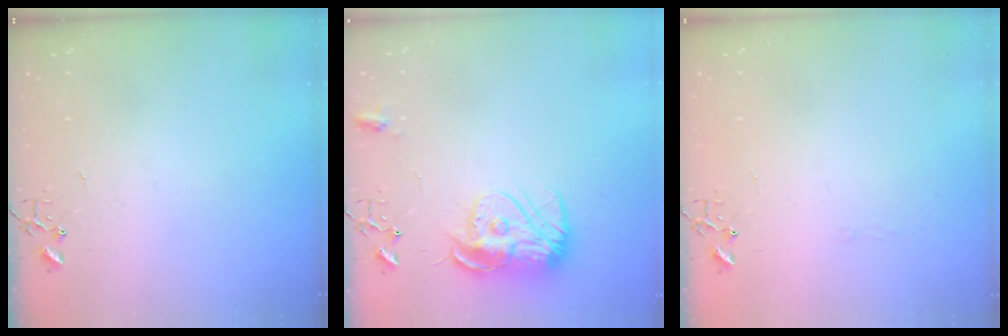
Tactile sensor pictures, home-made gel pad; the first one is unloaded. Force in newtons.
{"total": 13.9, "press": 13.8, "slide": 1.2}
{"total": 2.6, "press": 2.6, "slide": 0.5}